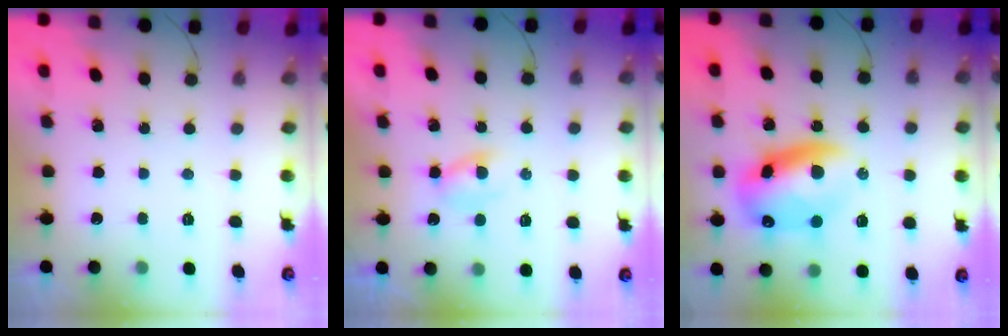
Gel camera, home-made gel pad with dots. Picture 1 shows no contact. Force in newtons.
{"total": 2.0, "press": 1.8, "slide": 0.9}
{"total": 12.9, "press": 12.7, "slide": 2.5}